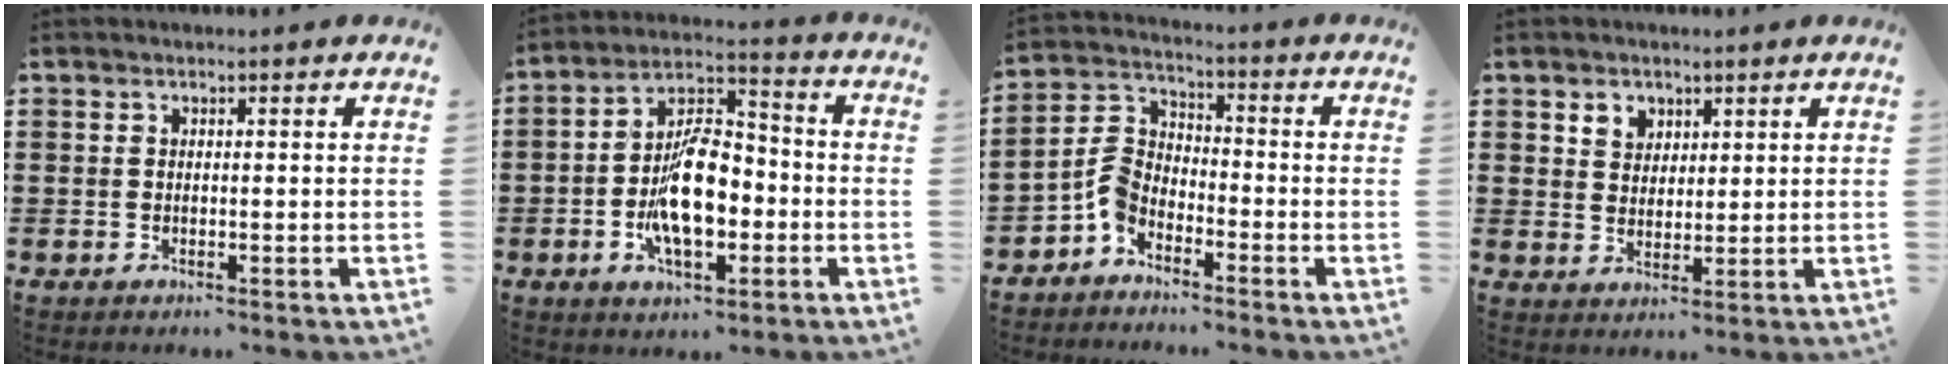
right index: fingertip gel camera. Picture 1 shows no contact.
{"total": 11.6, "force": [-3.1, 5.7, 9.6], "torque": [-0.189, 0.000, -0.056]}
{"total": 5.0, "force": [-3.5, 2.7, 2.3], "torque": [-0.083, -0.001, -0.080]}
{"total": 3.1, "force": [1.9, 2.4, 0.5], "torque": [-0.021, 0.010, 0.036]}